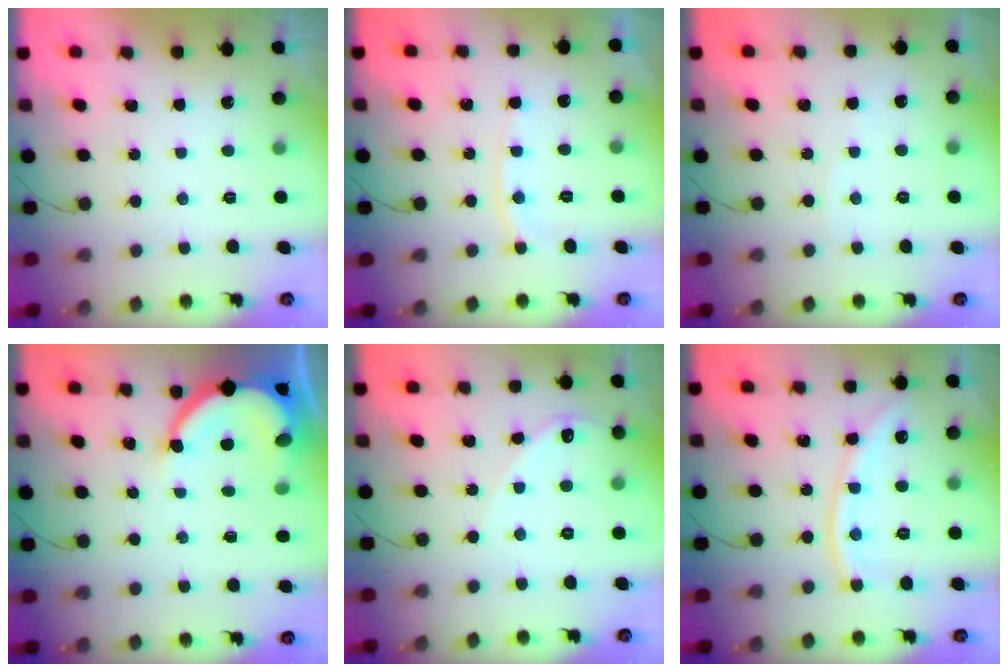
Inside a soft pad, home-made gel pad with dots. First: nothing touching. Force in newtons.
{"total": 6.2, "press": 6.1, "slide": 1.0}
{"total": 2.9, "press": 2.9, "slide": 0.4}
{"total": 8.6, "press": 8.6, "slide": 1.0}
{"total": 5.6, "press": 5.6, "slide": 0.8}
{"total": 11.3, "press": 11.2, "slide": 1.5}